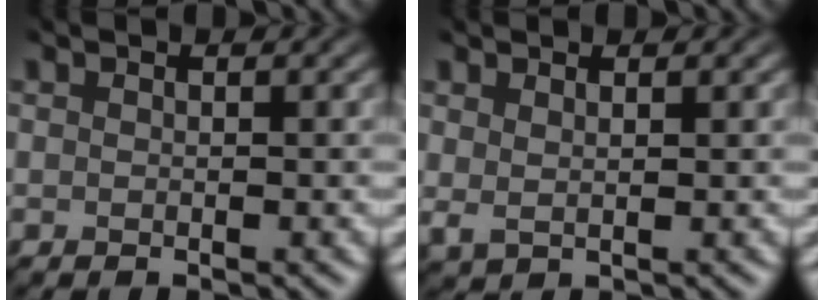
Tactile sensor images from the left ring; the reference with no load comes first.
{"total": 1.3, "force": [0.9, 0.5, 0.9], "torque": [-0.014, -0.003, 0.020]}